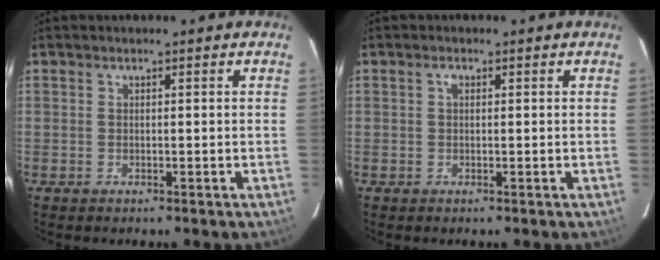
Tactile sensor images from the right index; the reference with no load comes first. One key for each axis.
{"total": 0.9, "fx": 0.2, "fy": 0.6, "fz": 0.6, "tx": -0.012, "ty": 0.005, "tz": 0.002}